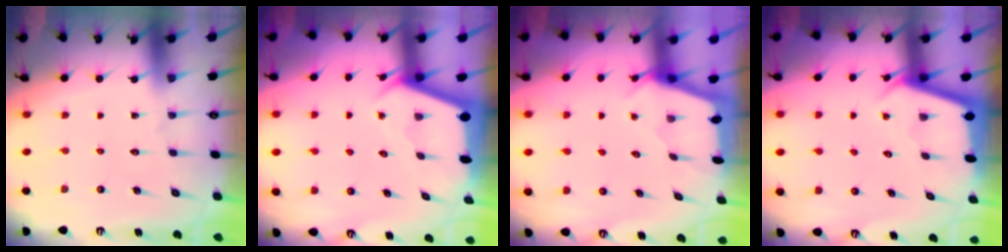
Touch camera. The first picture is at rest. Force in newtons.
{"total": 3.4, "press": 3.4, "slide": 0.1}
{"total": 2.3, "press": 2.3, "slide": 0.3}
{"total": 2.9, "press": 2.8, "slide": 0.3}